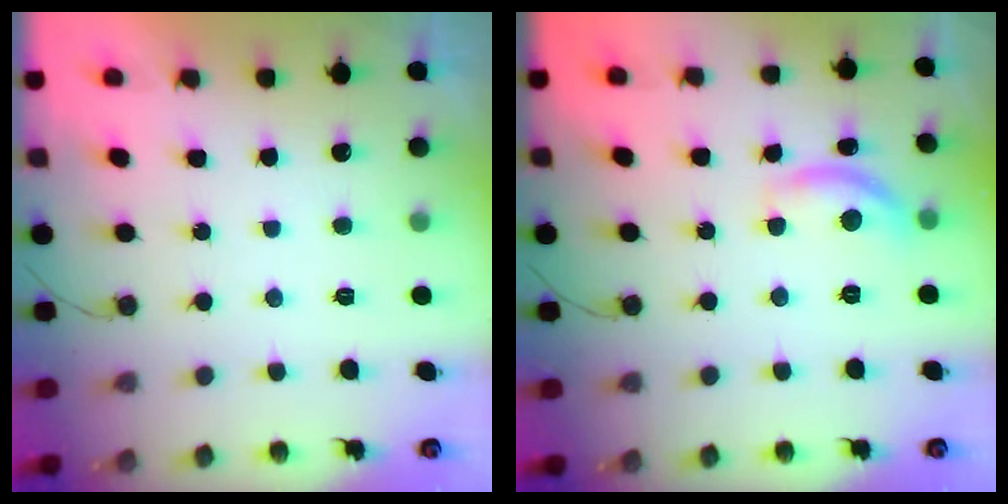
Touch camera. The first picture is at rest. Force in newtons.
{"total": 10.3, "press": 10.3, "slide": 0.4}